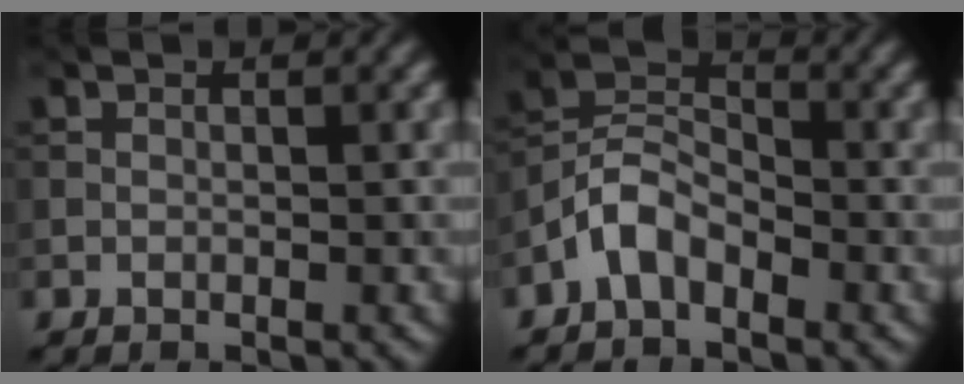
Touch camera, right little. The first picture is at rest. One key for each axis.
{"total": 3.7, "fx": -2.4, "fy": 2.0, "fz": 2.0, "tx": -0.039, "ty": 0.013, "tz": -0.061}